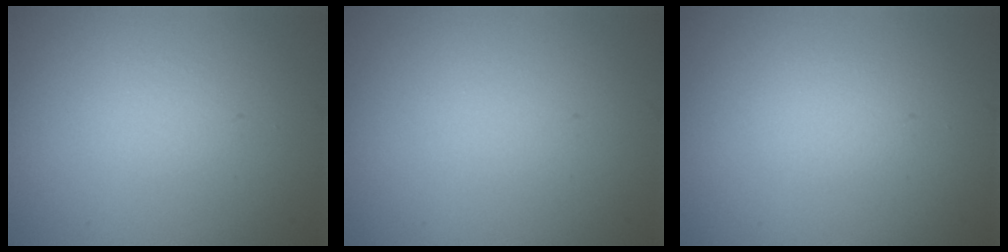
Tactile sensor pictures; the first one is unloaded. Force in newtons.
{"total": 0.0}
{"total": 0.9, "press": 0.9, "slide": 0.1}